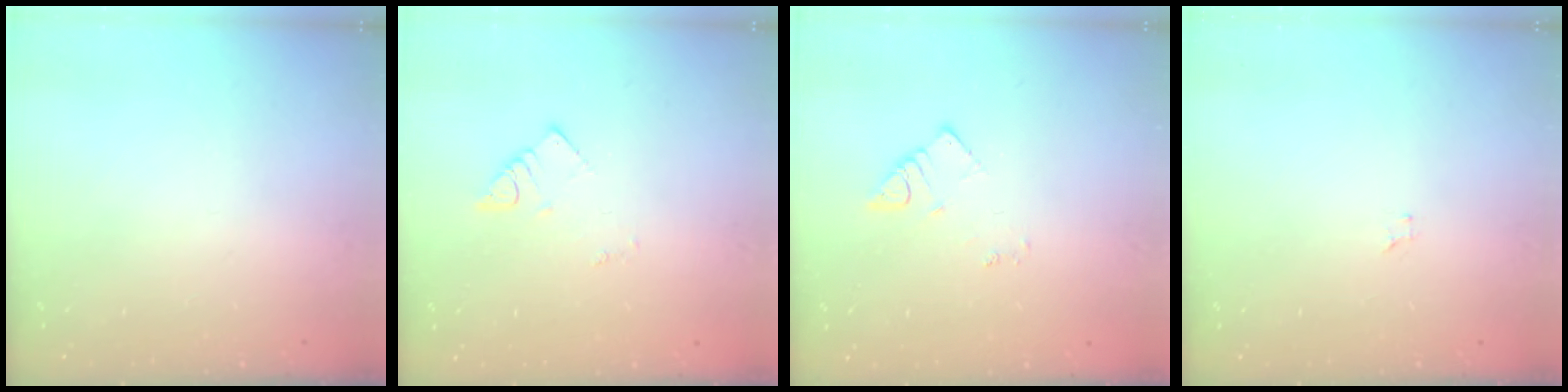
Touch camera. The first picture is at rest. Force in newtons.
{"total": 2.1, "press": 2.1, "slide": 0.3}
{"total": 2.5, "press": 2.5, "slide": 0.3}
{"total": 0.6, "press": 0.6, "slide": 0.1}